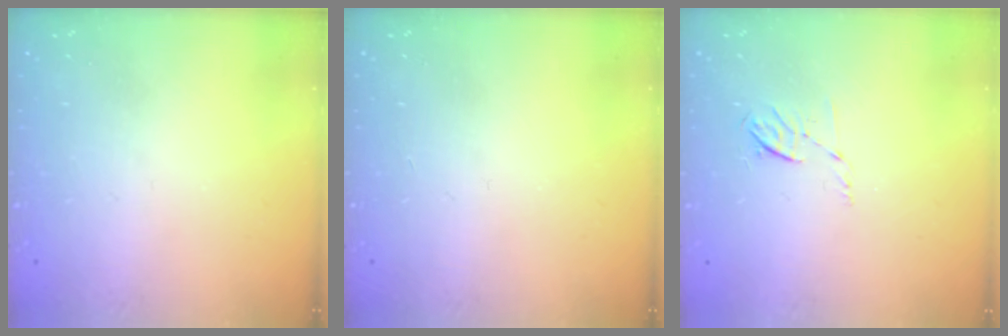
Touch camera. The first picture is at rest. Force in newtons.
{"total": 0.0}
{"total": 4.4, "press": 4.2, "slide": 1.5}